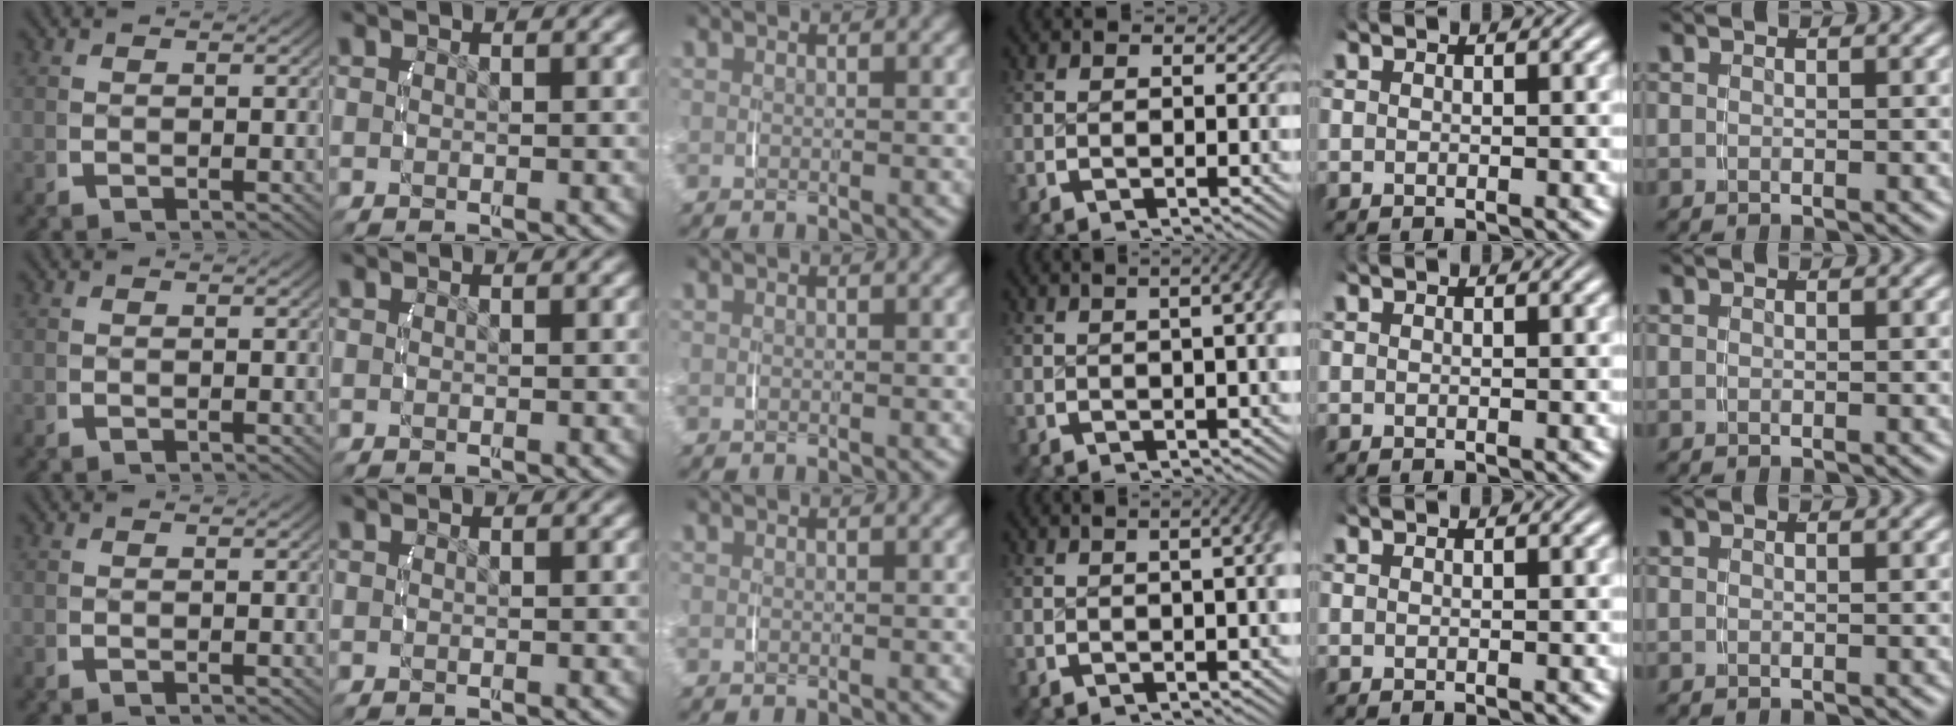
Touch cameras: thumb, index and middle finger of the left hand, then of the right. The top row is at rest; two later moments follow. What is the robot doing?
{"motion": "lift_and_place", "object": "measuring cup"}